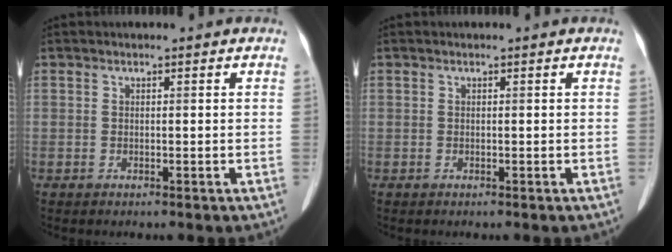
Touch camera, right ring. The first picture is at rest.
{"total": 0.0}